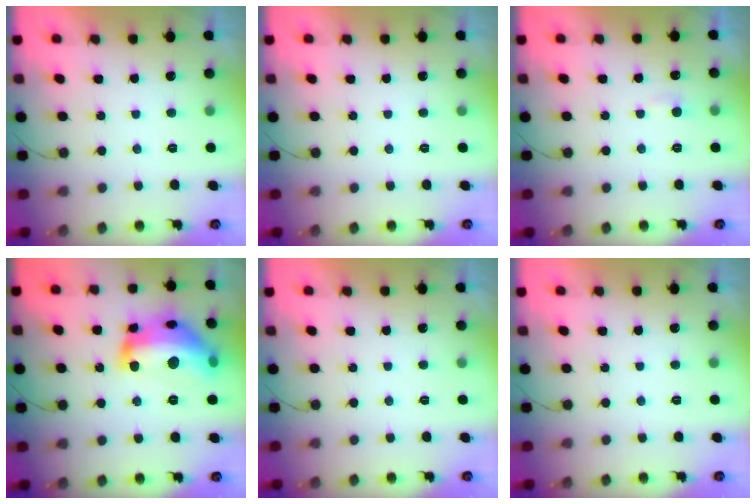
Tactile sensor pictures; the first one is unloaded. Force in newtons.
{"total": 0.0}
{"total": 3.6, "press": 3.6, "slide": 0.4}
{"total": 21.1, "press": 21.0, "slide": 1.5}
{"total": 0.0}
{"total": 0.0}